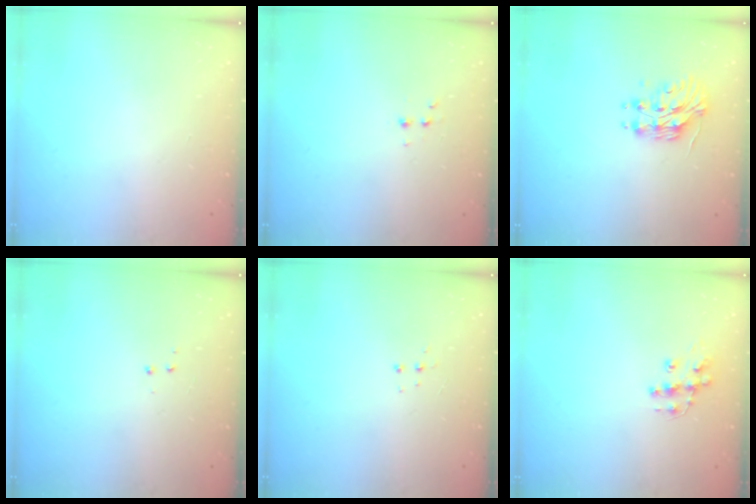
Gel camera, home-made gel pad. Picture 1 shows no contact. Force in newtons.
{"total": 3.1, "press": 3.0, "slide": 0.9}
{"total": 11.0, "press": 11.0, "slide": 0.9}
{"total": 2.9, "press": 2.8, "slide": 0.4}
{"total": 4.2, "press": 4.2, "slide": 0.5}
{"total": 9.8, "press": 9.7, "slide": 0.5}